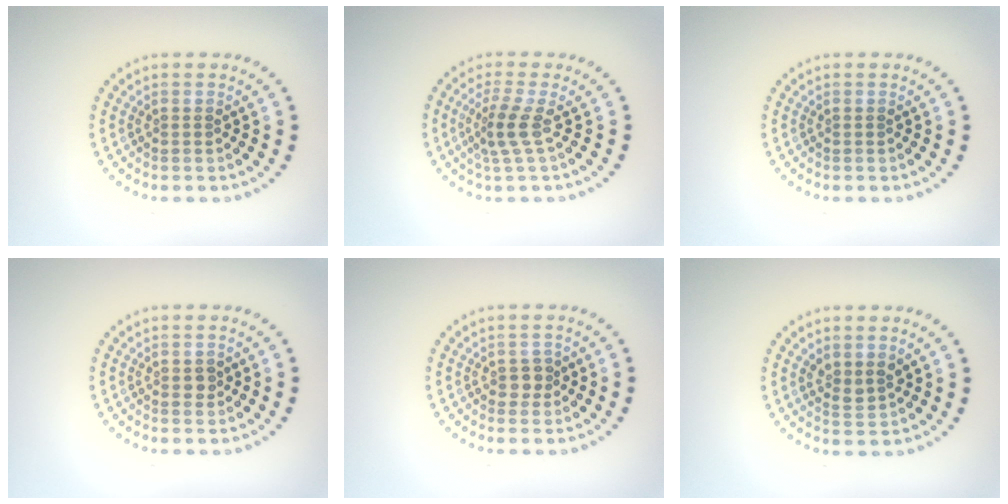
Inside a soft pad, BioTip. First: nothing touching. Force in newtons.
{"total": 2.4, "press": 1.8, "slide": 1.5}
{"total": 0.0}
{"total": 0.9, "press": 0.9, "slide": 0.1}
{"total": 1.3, "press": 1.2, "slide": 0.6}
{"total": 1.6, "press": 1.3, "slide": 0.9}